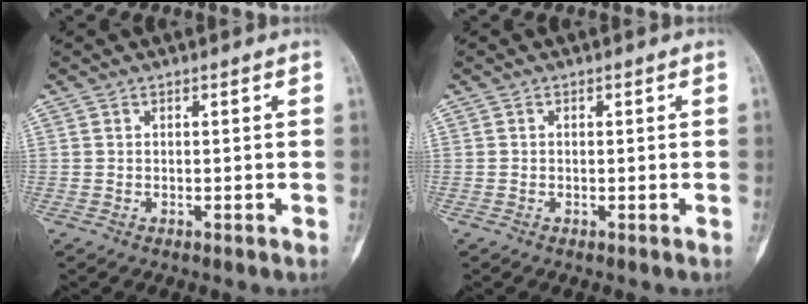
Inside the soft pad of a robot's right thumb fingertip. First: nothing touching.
{"total": 0.0}